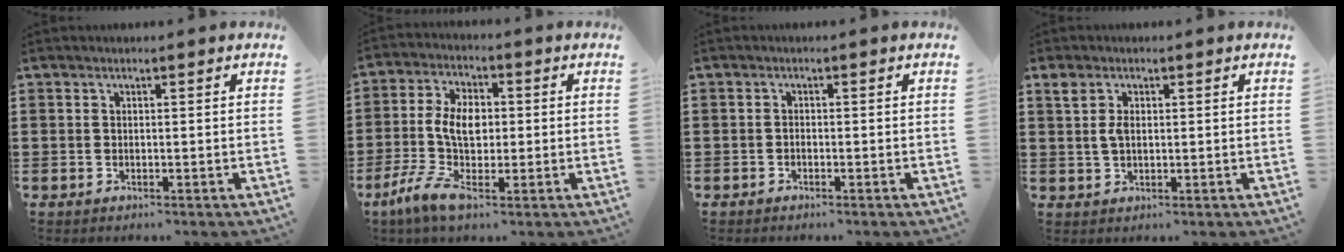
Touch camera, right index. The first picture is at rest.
{"total": 9.0, "force": [-0.4, 5.0, 7.5], "torque": [-0.173, 0.002, -0.012]}
{"total": 0.6, "force": [-0.4, 0.3, 0.3], "torque": [-0.009, -0.001, -0.008]}
{"total": 3.1, "force": [0.9, 1.7, 2.4], "torque": [-0.054, 0.010, 0.015]}